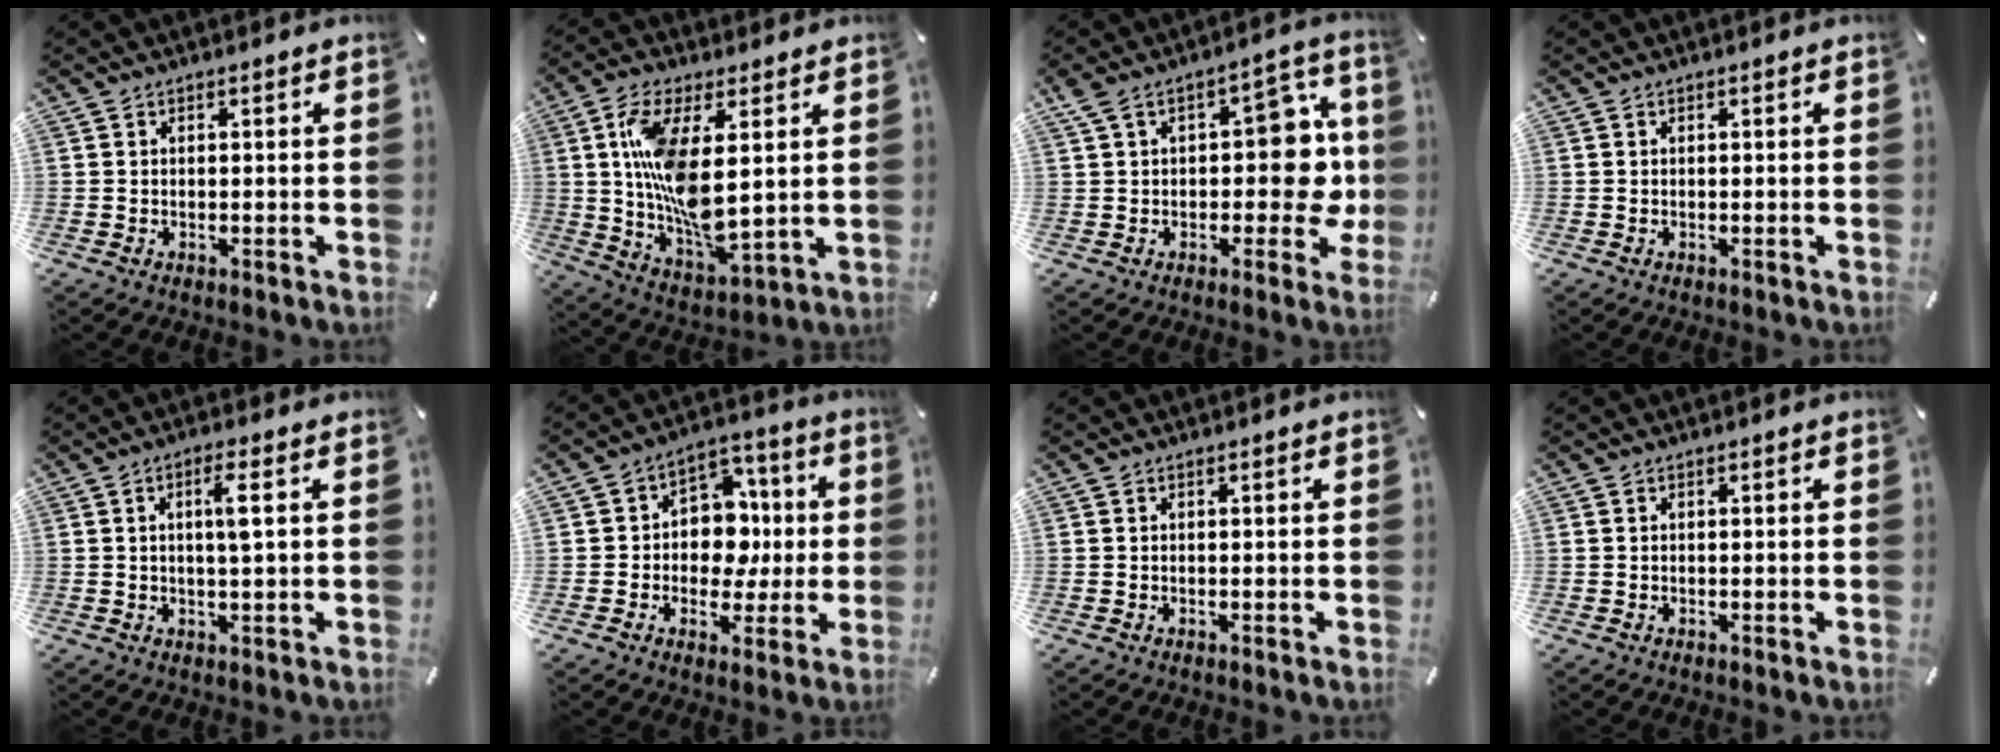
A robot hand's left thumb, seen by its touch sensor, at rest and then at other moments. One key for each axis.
{"total": 15.1, "fx": 3.2, "fy": 7.0, "fz": 13.0, "tx": -0.256, "ty": -0.024, "tz": 0.058}
{"total": 18.0, "fx": 1.2, "fy": 10.4, "fz": 14.6, "tx": -0.180, "ty": 0.008, "tz": 0.023}
{"total": 0.0}
{"total": 5.0, "fx": 0.9, "fy": 0.6, "fz": 4.9, "tx": -0.095, "ty": 0.001, "tz": 0.011}
{"total": 10.7, "fx": -0.5, "fy": 9.6, "fz": 4.9, "tx": -0.064, "ty": 0.008, "tz": -0.003}
{"total": 0.0}
{"total": 0.0}